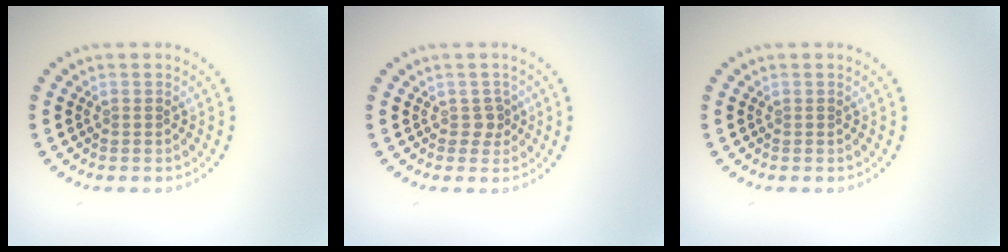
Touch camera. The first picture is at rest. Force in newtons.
{"total": 1.3, "press": 1.0, "slide": 0.8}
{"total": 0.0}